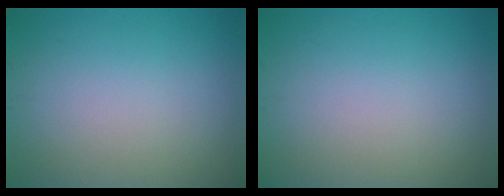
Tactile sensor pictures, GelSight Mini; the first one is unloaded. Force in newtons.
{"total": 0.0}